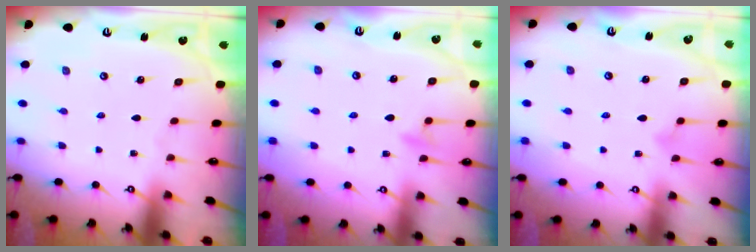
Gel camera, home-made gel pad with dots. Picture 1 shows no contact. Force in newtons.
{"total": 5.4, "press": 5.4, "slide": 0.7}
{"total": 4.0, "press": 4.0, "slide": 0.2}